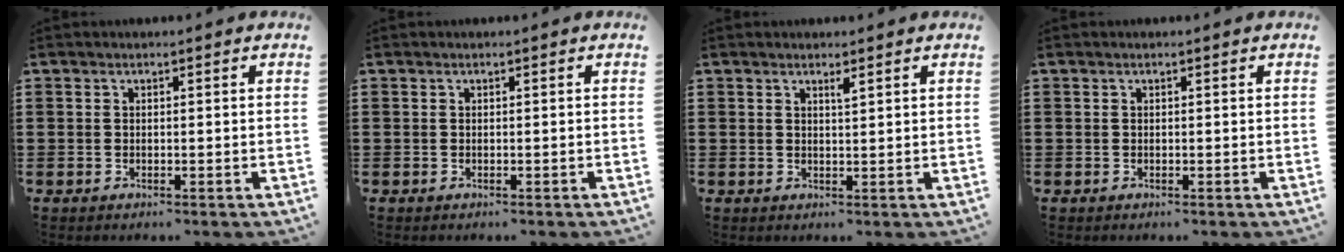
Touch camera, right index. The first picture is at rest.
{"total": 0.0}
{"total": 1.2, "force": [1.0, 0.1, 0.7], "torque": [-0.007, -0.005, 0.016]}
{"total": 0.0}